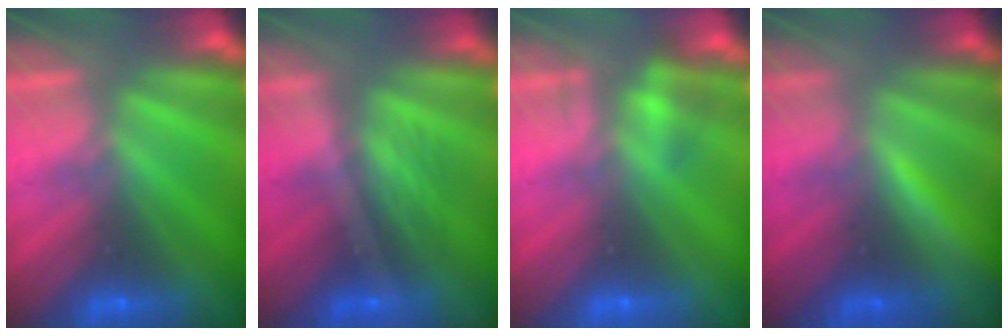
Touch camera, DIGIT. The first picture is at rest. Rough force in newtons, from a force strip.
{"total": 1.9}
{"total": 2.1}
{"total": 1.9}